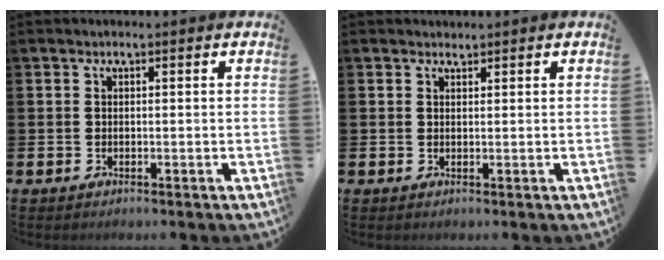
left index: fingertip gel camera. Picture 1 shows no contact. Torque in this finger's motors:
{"motor_torque": [-0.02, 0.02, -0.05, -0.01]}